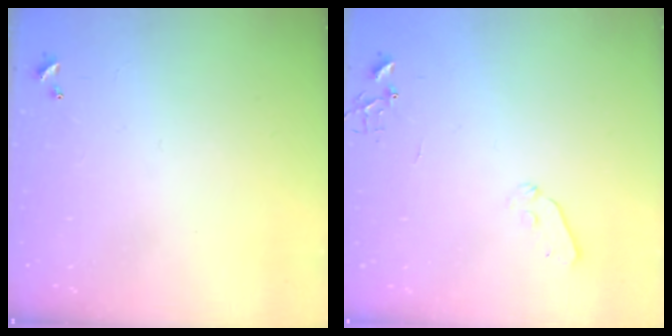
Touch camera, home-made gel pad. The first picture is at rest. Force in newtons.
{"total": 4.9, "press": 4.8, "slide": 0.7}